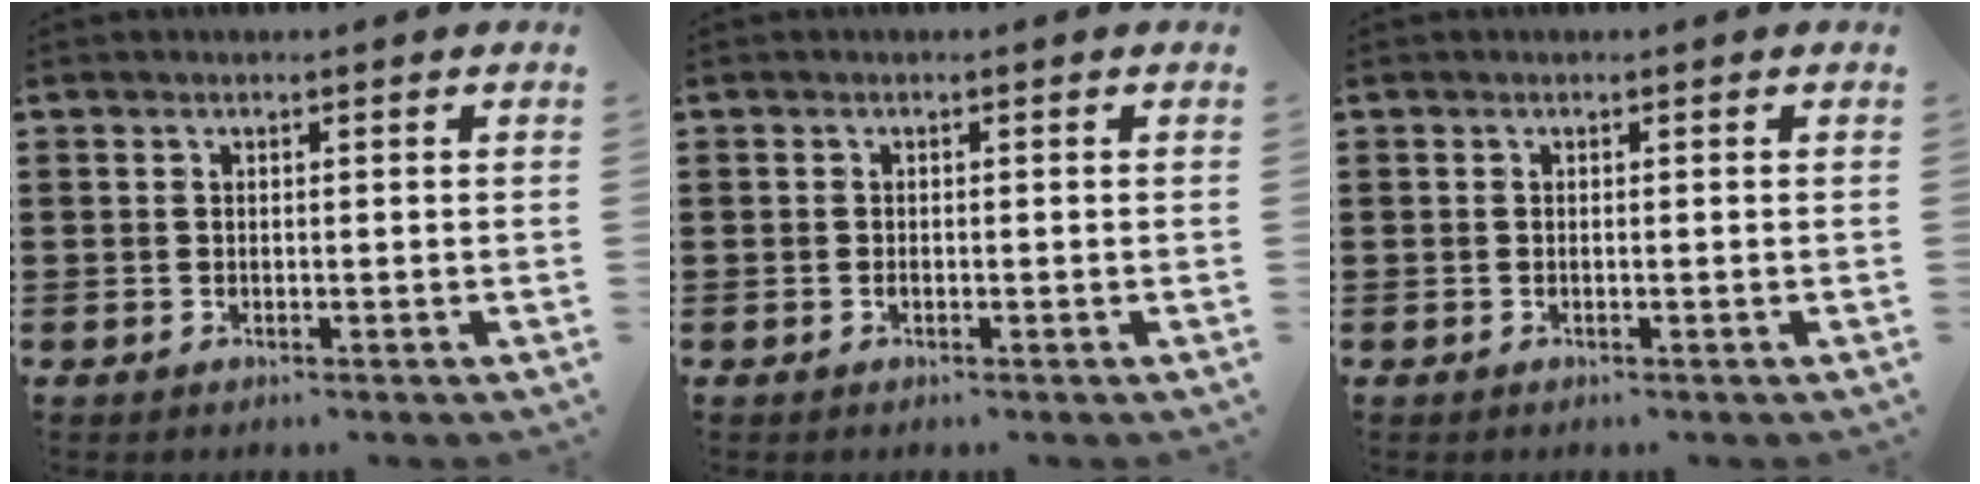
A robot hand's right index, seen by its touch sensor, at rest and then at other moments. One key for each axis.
{"total": 0.5, "fx": -0.2, "fy": 0.3, "fz": 0.4, "tx": -0.010, "ty": -0.003, "tz": -0.003}
{"total": 0.0}